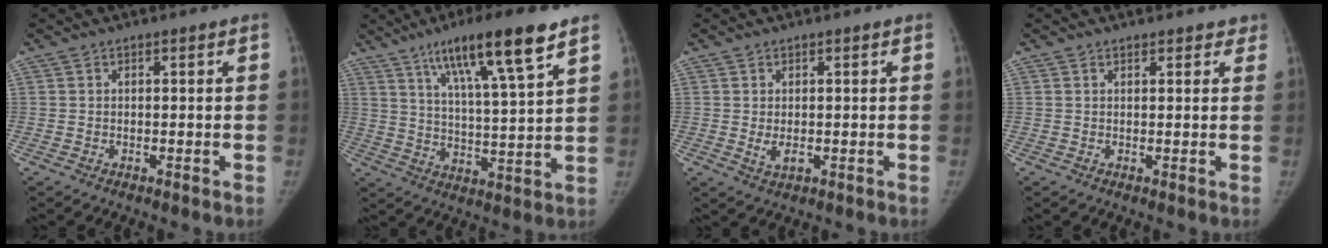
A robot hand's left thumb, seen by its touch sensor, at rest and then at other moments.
{"total": 16.5, "force": [9.8, 2.1, 13.1], "torque": [-0.212, -0.038, 0.167]}
{"total": 2.6, "force": [0.2, 1.5, 2.1], "torque": [-0.034, -0.008, 0.011]}
{"total": 2.9, "force": [2.4, 1.5, 0.7], "torque": [0.024, -0.005, 0.022]}